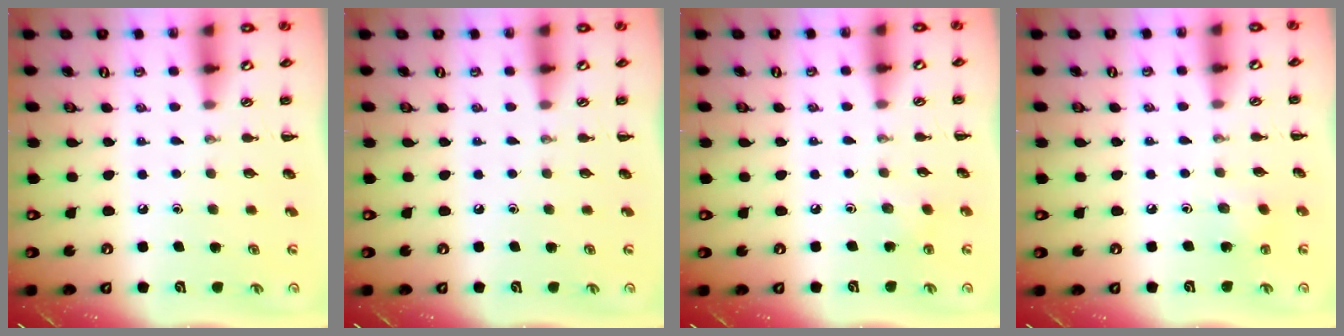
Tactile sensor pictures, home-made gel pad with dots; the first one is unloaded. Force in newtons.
{"total": 0.0}
{"total": 2.6, "press": 2.5, "slide": 0.9}
{"total": 2.2, "press": 2.1, "slide": 0.7}